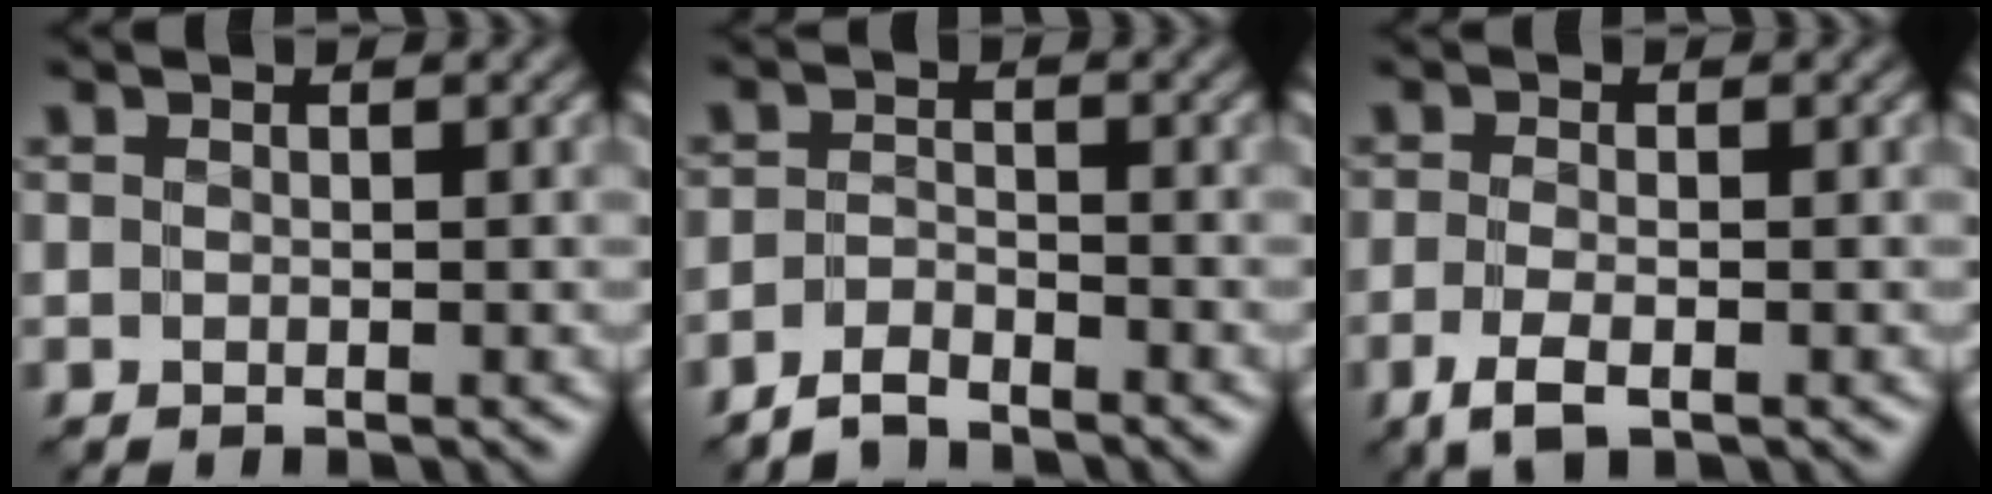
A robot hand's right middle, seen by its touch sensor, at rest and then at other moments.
{"total": 2.1, "force": [-2.0, 0.3, 0.4], "torque": [-0.010, 0.003, -0.046]}
{"total": 2.4, "force": [-1.4, 0.7, 1.9], "torque": [-0.049, -0.005, -0.030]}